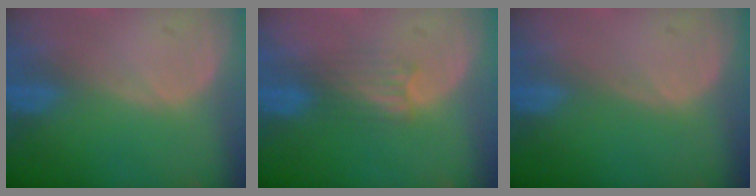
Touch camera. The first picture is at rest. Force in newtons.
{"total": 3.3, "press": 2.9, "slide": 1.5}
{"total": 0.0}